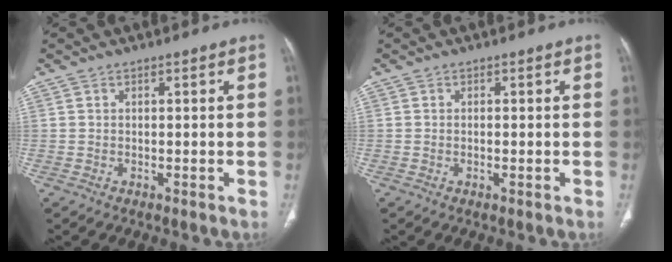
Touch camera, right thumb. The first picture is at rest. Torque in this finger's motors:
{"motor_torque": [-0.25, 0.07, -0.23, 0.06, -0.02]}